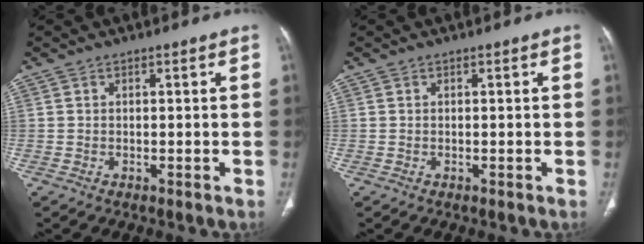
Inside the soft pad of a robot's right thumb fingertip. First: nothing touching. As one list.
[{"total": 0.0}]